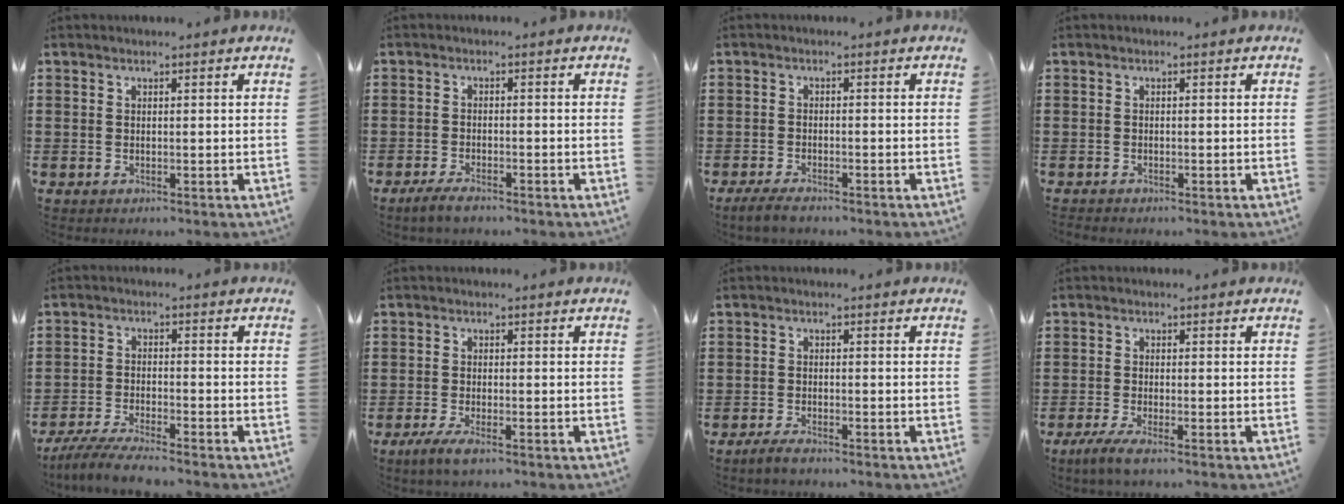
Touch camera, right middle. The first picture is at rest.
{"total": 2.4, "force": [-1.8, 0.6, 1.5], "torque": [-0.033, 0.001, -0.035]}
{"total": 2.3, "force": [-1.9, 0.6, 1.3], "torque": [-0.036, -0.003, -0.040]}
{"total": 0.6, "force": [-0.5, 0.1, 0.0], "torque": [-0.001, -0.001, -0.012]}
{"total": 4.8, "force": [-4.5, 0.0, 1.7], "torque": [-0.042, -0.012, -0.088]}
{"total": 2.9, "force": [-1.9, 0.4, 2.1], "torque": [-0.050, -0.006, -0.037]}
{"total": 1.9, "force": [-1.5, 0.4, 1.1], "torque": [-0.026, -0.001, -0.031]}
{"total": 2.9, "force": [-2.1, 0.1, 2.0], "torque": [-0.048, -0.009, -0.042]}